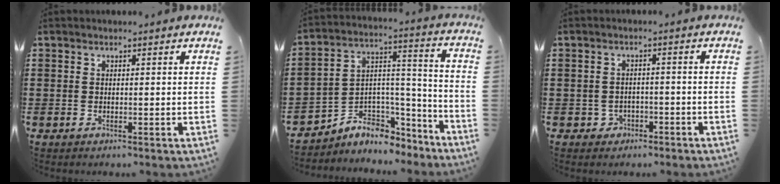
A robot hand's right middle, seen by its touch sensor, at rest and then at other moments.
{"total": 4.8, "force": [-3.8, 2.9, 0.5], "torque": [-0.017, -0.010, -0.074]}
{"total": 1.9, "force": [-1.5, 1.1, 0.2], "torque": [-0.013, -0.003, -0.034]}